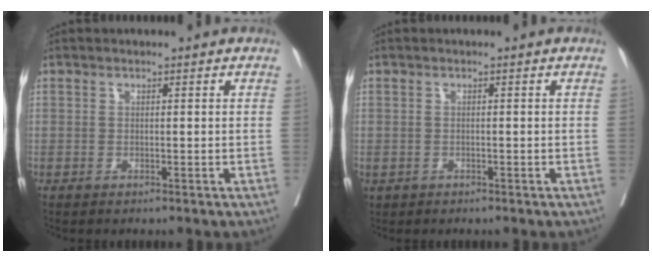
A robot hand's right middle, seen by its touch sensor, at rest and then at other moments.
{"total": 0.8, "force": [-0.4, 0.7, 0.2], "torque": [-0.010, 0.001, 0.001]}